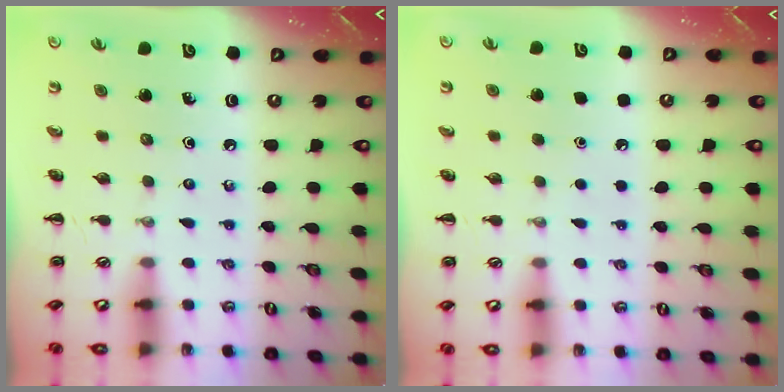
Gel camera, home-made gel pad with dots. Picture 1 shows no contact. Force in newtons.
{"total": 1.8, "press": 1.7, "slide": 0.1}